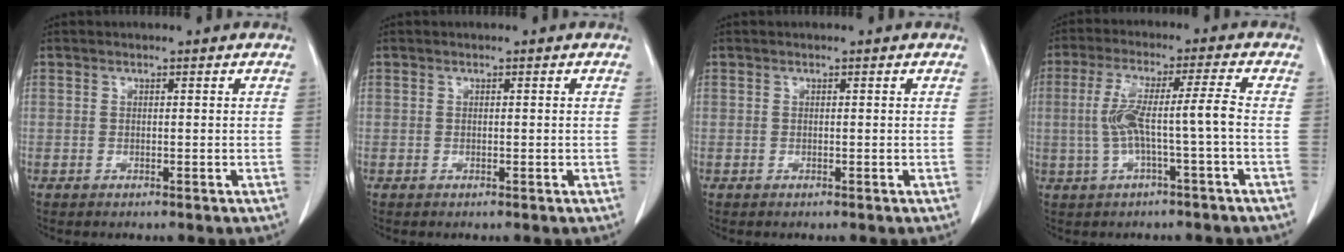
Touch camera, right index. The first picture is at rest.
{"total": 0.0}
{"total": 0.0}
{"total": 7.6, "force": [-1.0, -0.5, 7.5], "torque": [-0.151, 0.023, -0.012]}